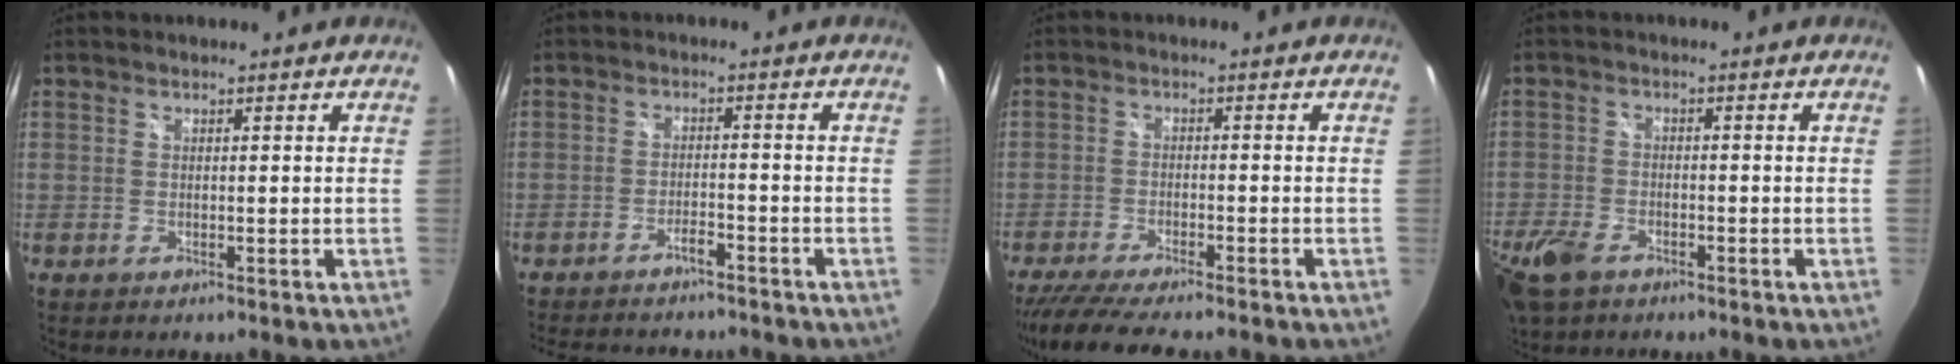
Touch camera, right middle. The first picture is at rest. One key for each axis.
{"total": 9.3, "fx": -8.3, "fy": 2.2, "fz": 3.7, "tx": -0.088, "ty": -0.006, "tz": -0.120}
{"total": 9.6, "fx": -8.4, "fy": 0.6, "fz": 4.7, "tx": -0.112, "ty": -0.029, "tz": -0.140}
{"total": 9.8, "fx": -6.2, "fy": 5.5, "fz": 5.3, "tx": -0.155, "ty": -0.024, "tz": -0.120}